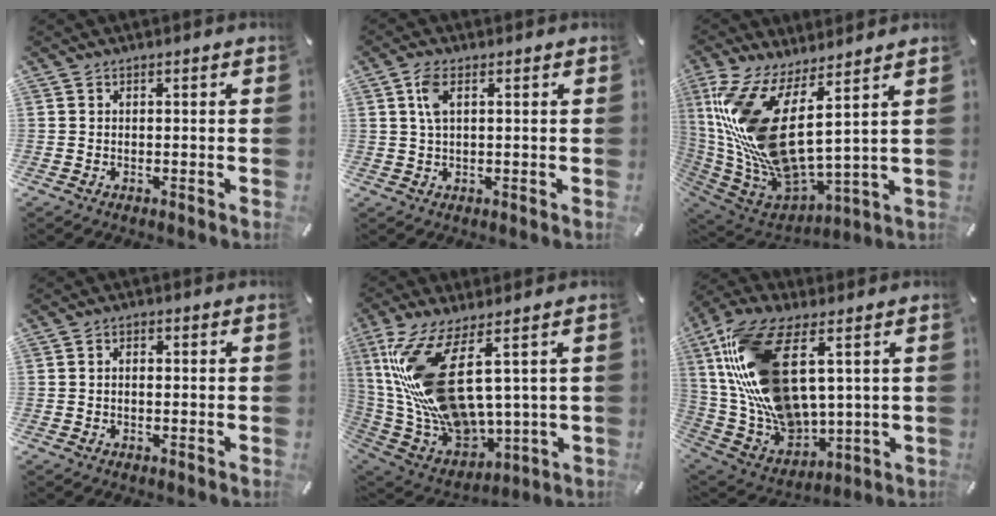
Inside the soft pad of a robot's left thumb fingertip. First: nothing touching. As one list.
[{"total": 4.2, "force": [1.3, 1.6, 3.7], "torque": [-0.086, 0.005, 0.018]}, {"total": 18.1, "force": [5.3, 7.2, 15.7], "torque": [-0.348, -0.069, 0.098]}, {"total": 1.3, "force": [-0.4, 0.9, 0.8], "torque": [-0.018, 0.003, -0.009]}, {"total": 21.2, "force": [6.5, 10.3, 17.3], "torque": [-0.376, -0.042, 0.118]}, {"total": 21.1, "force": [7.0, 12.0, 15.9], "torque": [-0.345, -0.031, 0.127]}]